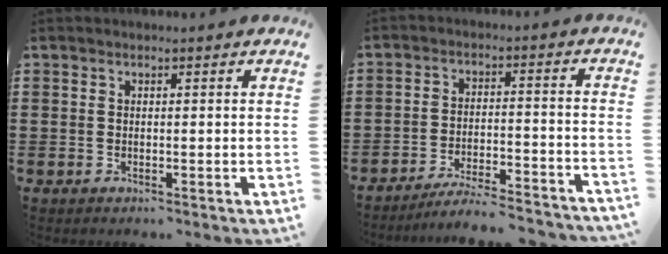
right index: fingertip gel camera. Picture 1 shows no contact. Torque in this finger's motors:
{"motor_torque": [1.07, 1.07, -0.02, 0.02]}